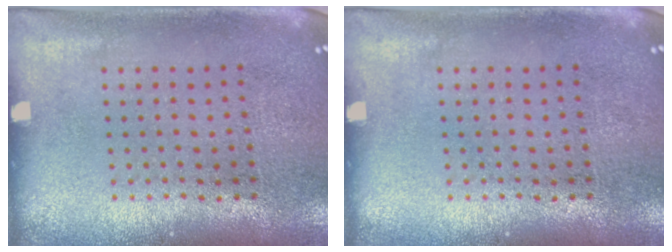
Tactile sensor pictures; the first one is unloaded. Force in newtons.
{"total": 0.0}